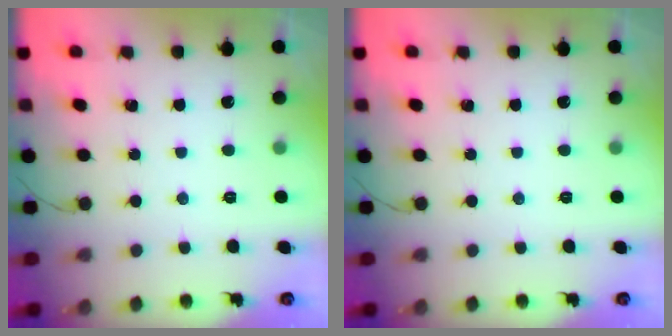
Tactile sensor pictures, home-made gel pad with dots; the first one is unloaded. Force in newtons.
{"total": 0.0}